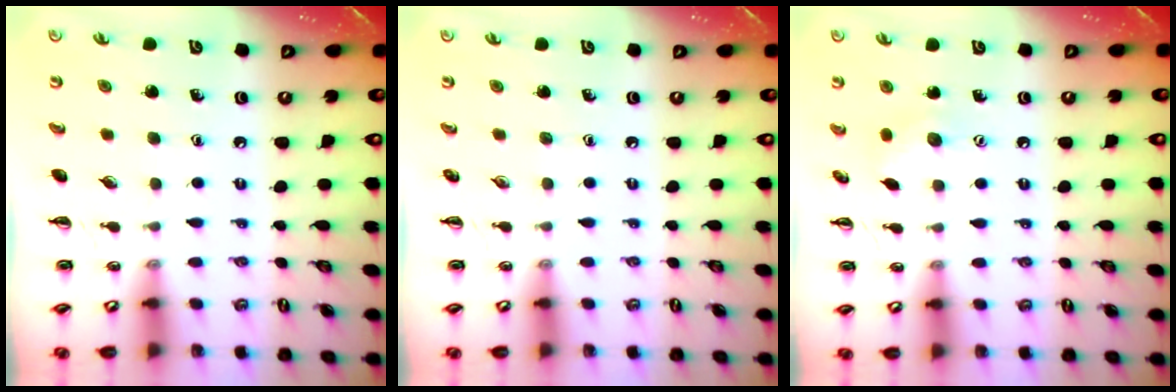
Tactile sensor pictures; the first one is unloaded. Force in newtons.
{"total": 0.0}
{"total": 6.5, "press": 6.5, "slide": 0.5}